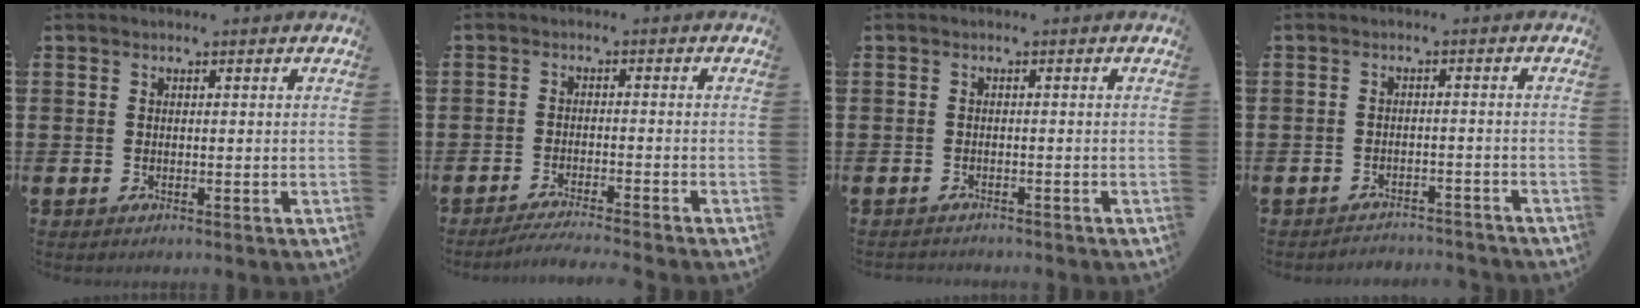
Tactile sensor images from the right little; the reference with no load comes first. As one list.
[{"total": 2.4, "force": [-2.2, -0.4, 0.8], "torque": [-0.012, 0.000, -0.043]}, {"total": 0.8, "force": [-0.8, 0.0, -0.1], "torque": [0.000, -0.001, -0.017]}, {"total": 2.0, "force": [-2.0, 0.0, -0.2], "torque": [-0.004, 0.004, -0.045]}]